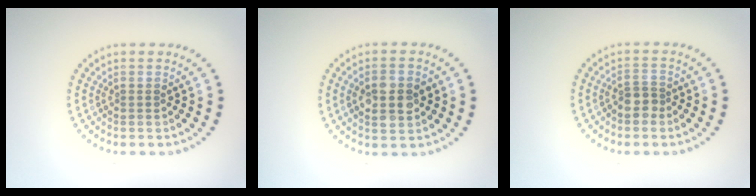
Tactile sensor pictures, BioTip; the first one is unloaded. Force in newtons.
{"total": 4.0, "press": 3.9, "slide": 0.2}
{"total": 2.0, "press": 1.7, "slide": 1.0}